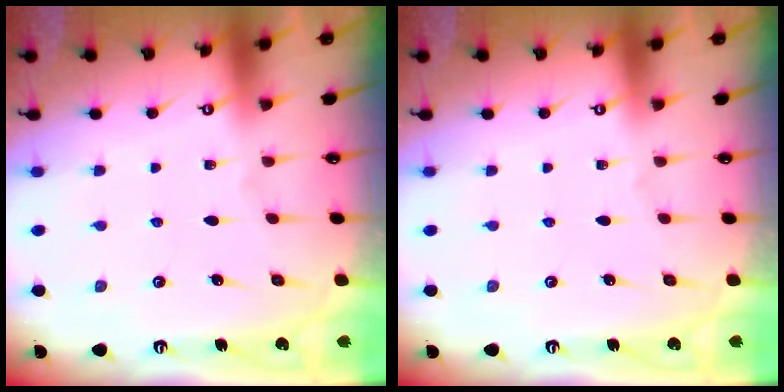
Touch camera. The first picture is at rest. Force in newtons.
{"total": 0.0}